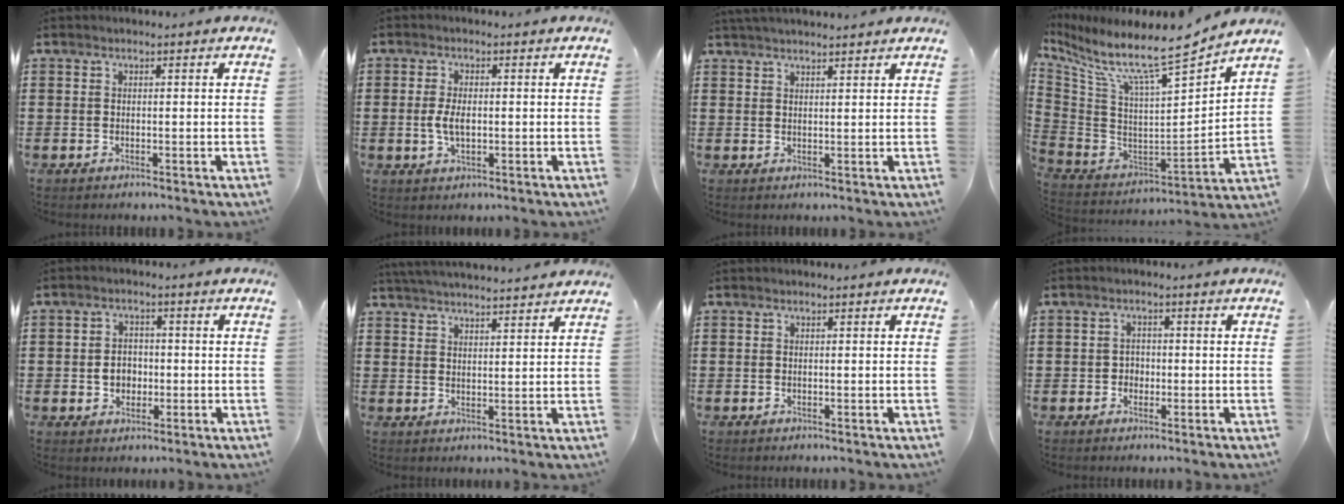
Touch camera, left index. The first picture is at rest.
{"total": 3.8, "force": [-0.3, 1.8, 3.4], "torque": [-0.078, -0.001, -0.010]}
{"total": 2.2, "force": [2.1, -0.1, 0.5], "torque": [-0.015, 0.001, 0.042]}
{"total": 9.5, "force": [7.5, 0.8, 5.8], "torque": [-0.134, -0.073, 0.116]}
{"total": 3.6, "force": [-0.6, 2.9, 2.1], "torque": [-0.039, 0.002, -0.016]}
{"total": 3.9, "force": [3.8, -0.4, 0.5], "torque": [-0.021, -0.013, 0.069]}
{"total": 0.0}
{"total": 1.7, "force": [-0.5, 1.5, 0.6], "torque": [-0.017, 0.003, -0.012]}